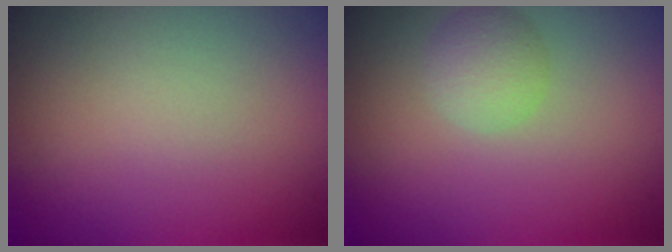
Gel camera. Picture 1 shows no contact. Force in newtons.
{"total": 2.2, "press": 2.2, "slide": 0.1}